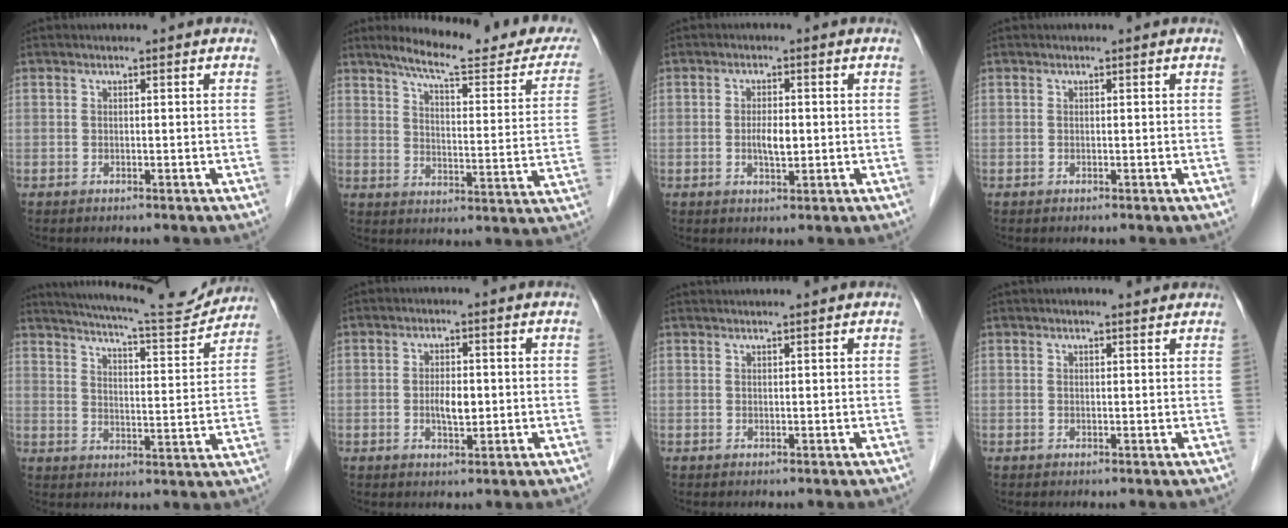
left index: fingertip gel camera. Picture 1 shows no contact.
{"total": 19.7, "force": [17.2, 3.0, 9.1], "torque": [-0.112, -0.036, 0.213]}
{"total": 3.0, "force": [-0.2, 1.1, 2.8], "torque": [-0.054, -0.001, -0.001]}
{"total": 0.0}
{"total": 16.1, "force": [15.2, 1.2, 5.1], "torque": [-0.087, -0.021, 0.207]}
{"total": 3.2, "force": [-0.2, 1.3, 2.9], "torque": [-0.054, 0.000, -0.001]}
{"total": 4.0, "force": [3.8, -0.5, 1.3], "torque": [-0.013, 0.025, 0.055]}
{"total": 2.2, "force": [2.1, 0.2, 0.8], "torque": [-0.013, 0.012, 0.028]}